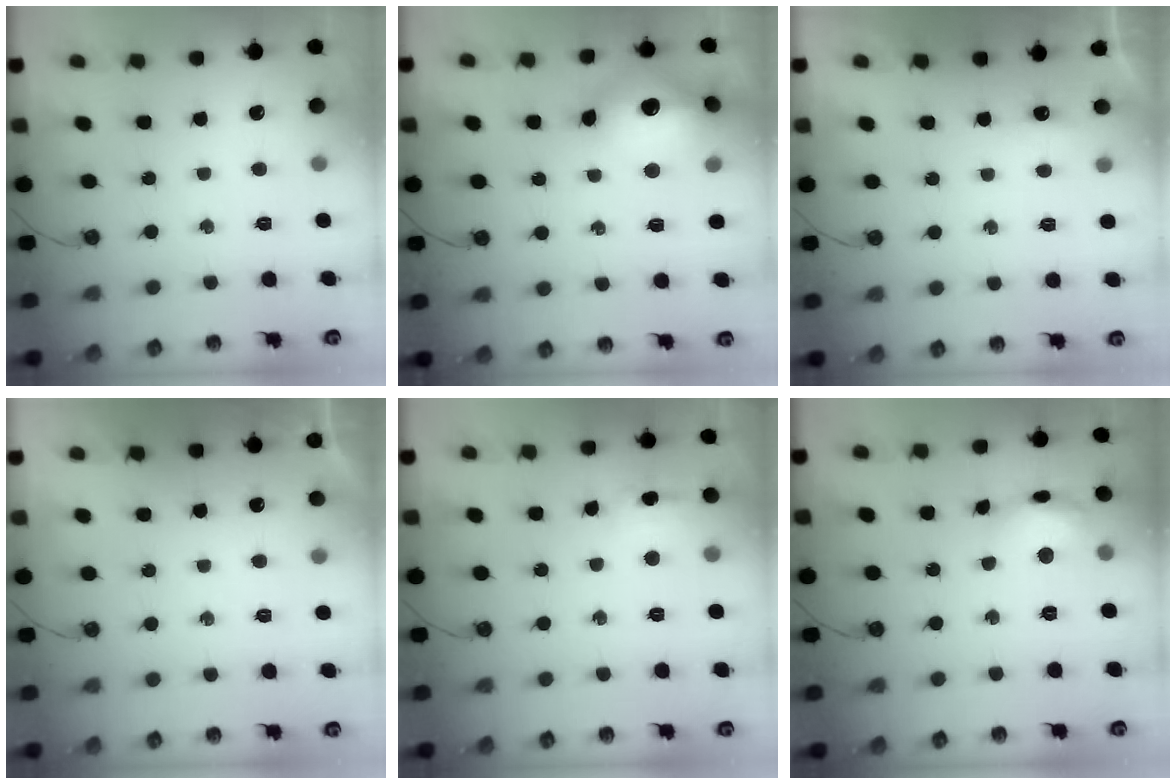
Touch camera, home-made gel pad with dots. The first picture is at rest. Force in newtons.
{"total": 17.0, "press": 16.9, "slide": 1.6}
{"total": 2.8, "press": 2.8, "slide": 0.4}
{"total": 0.0}
{"total": 5.5, "press": 5.3, "slide": 1.2}
{"total": 16.5, "press": 11.0, "slide": 12.2}